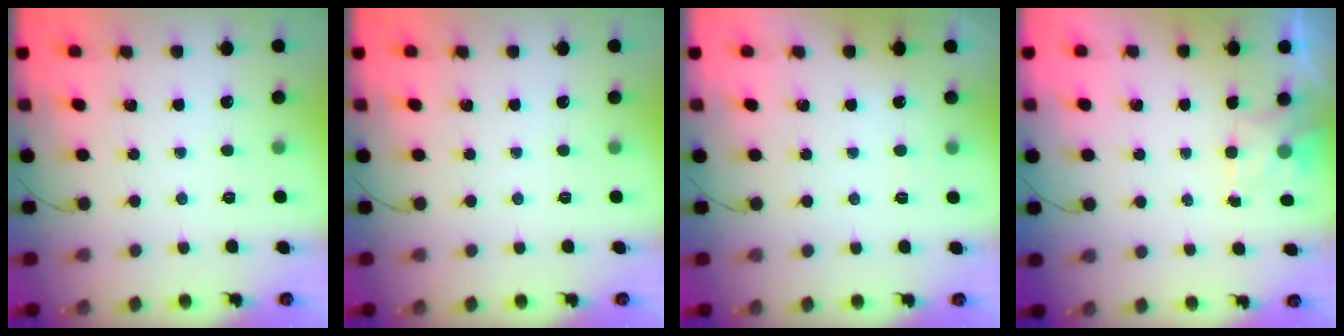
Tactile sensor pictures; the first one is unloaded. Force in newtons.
{"total": 0.0}
{"total": 1.8, "press": 1.3, "slide": 1.1}
{"total": 2.0, "press": 1.6, "slide": 1.2}